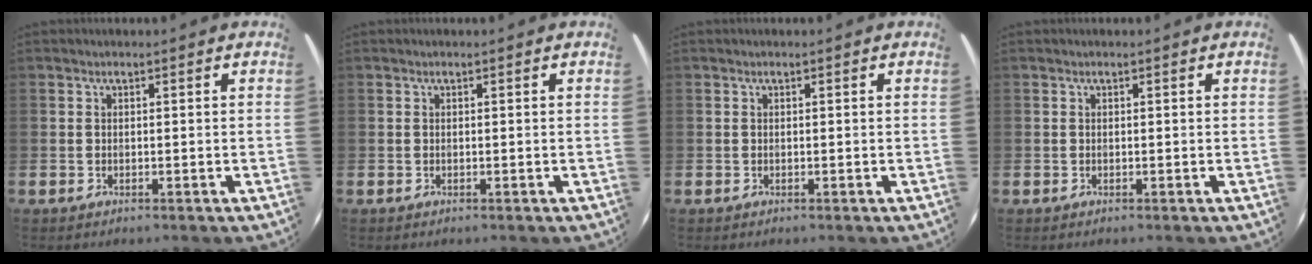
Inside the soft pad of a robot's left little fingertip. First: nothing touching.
{"total": 0.0}
{"total": 0.0}
{"total": 0.0}